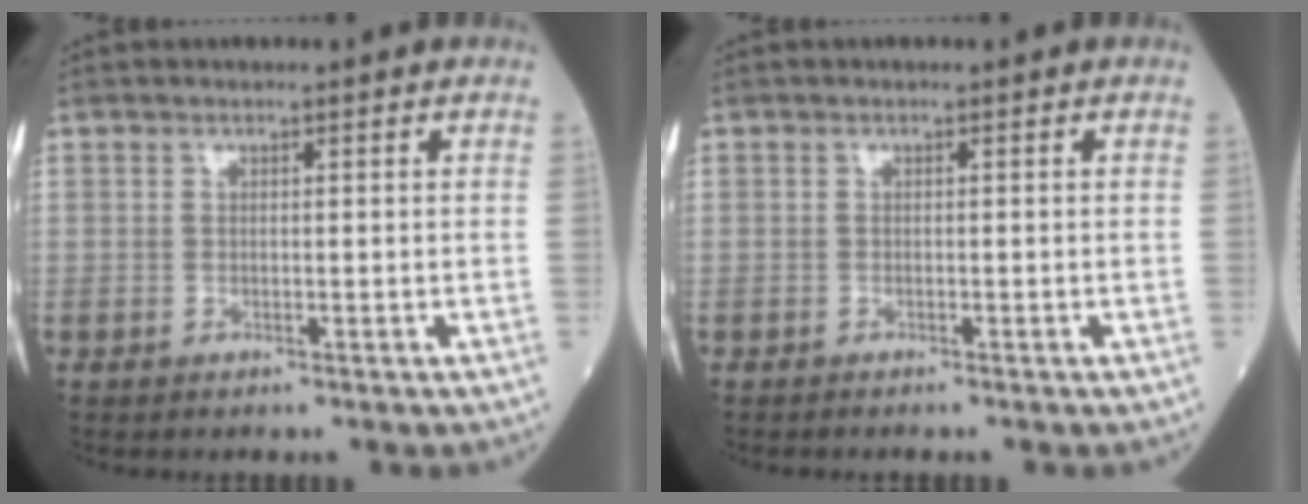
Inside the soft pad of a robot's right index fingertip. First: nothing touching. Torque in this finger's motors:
{"motor_torque": [0.09, -0.03, 0.04, -0.01]}